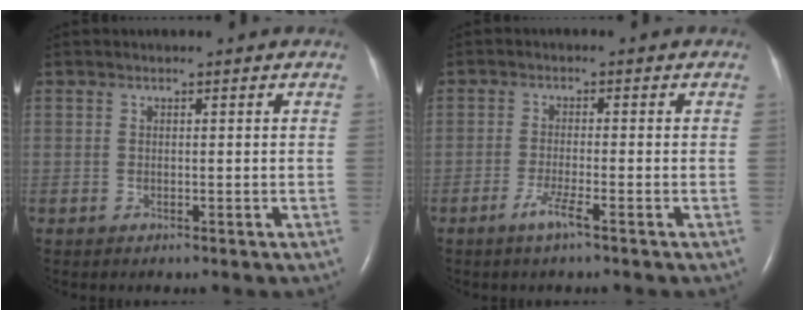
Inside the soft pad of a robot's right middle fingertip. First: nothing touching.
{"total": 2.9, "force": [-1.8, -0.3, 2.3], "torque": [-0.050, -0.006, -0.039]}